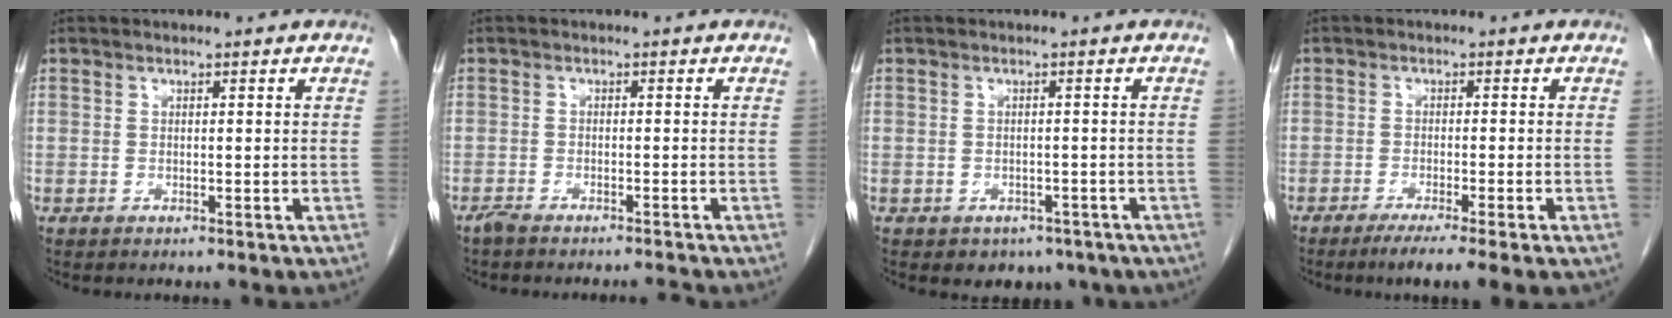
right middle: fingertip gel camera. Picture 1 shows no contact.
{"total": 2.9, "force": [-2.8, -0.4, 0.9], "torque": [-0.018, -0.006, -0.045]}
{"total": 4.8, "force": [-3.2, 3.3, 1.3], "torque": [-0.007, 0.006, -0.032]}
{"total": 6.7, "force": [-4.5, -0.1, 5.0], "torque": [-0.066, -0.016, -0.067]}